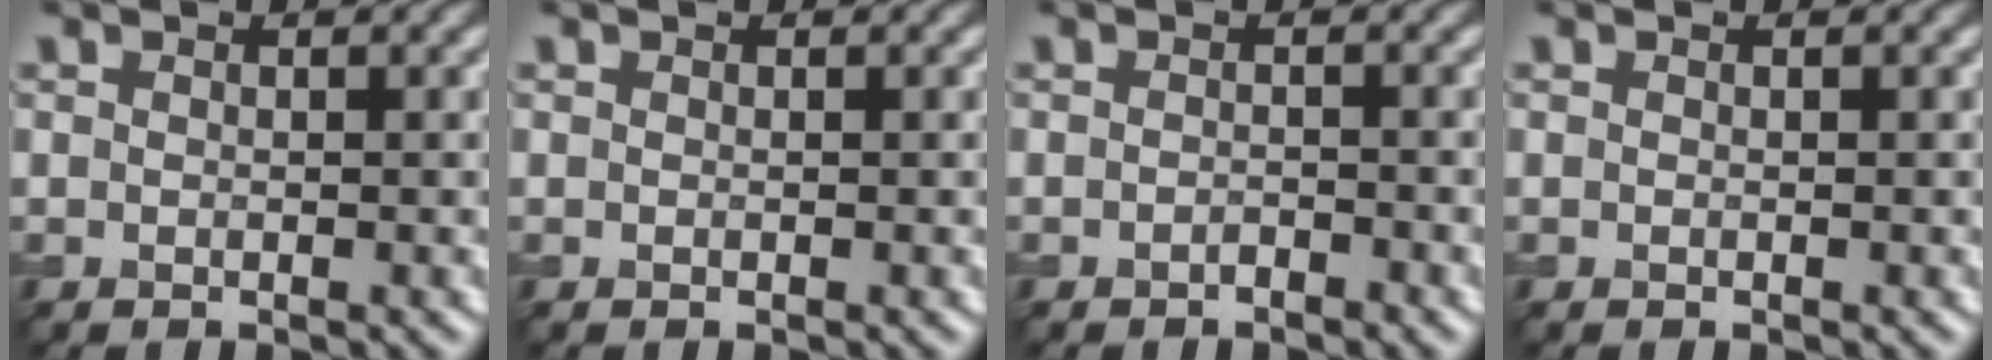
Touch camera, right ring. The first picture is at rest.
{"total": 0.0}
{"total": 0.7, "force": [-0.6, 0.2, 0.3], "torque": [-0.006, 0.001, -0.011]}
{"total": 0.0}